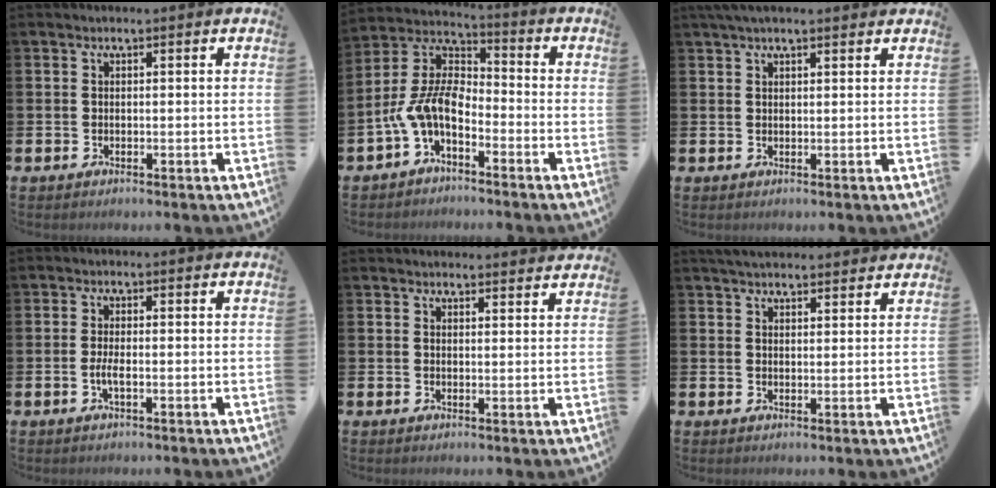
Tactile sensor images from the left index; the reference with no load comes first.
{"total": 7.5, "force": [-3.0, 4.0, 5.7], "torque": [-0.150, -0.017, -0.069]}
{"total": 2.6, "force": [2.1, 0.5, 1.5], "torque": [-0.029, 0.003, 0.038]}
{"total": 1.8, "force": [-0.5, 0.4, 1.7], "torque": [-0.033, 0.000, -0.010]}
{"total": 2.5, "force": [2.5, 0.1, -0.2], "torque": [0.007, -0.018, 0.044]}
{"total": 3.7, "force": [3.6, 0.5, 0.6], "torque": [-0.016, -0.012, 0.068]}